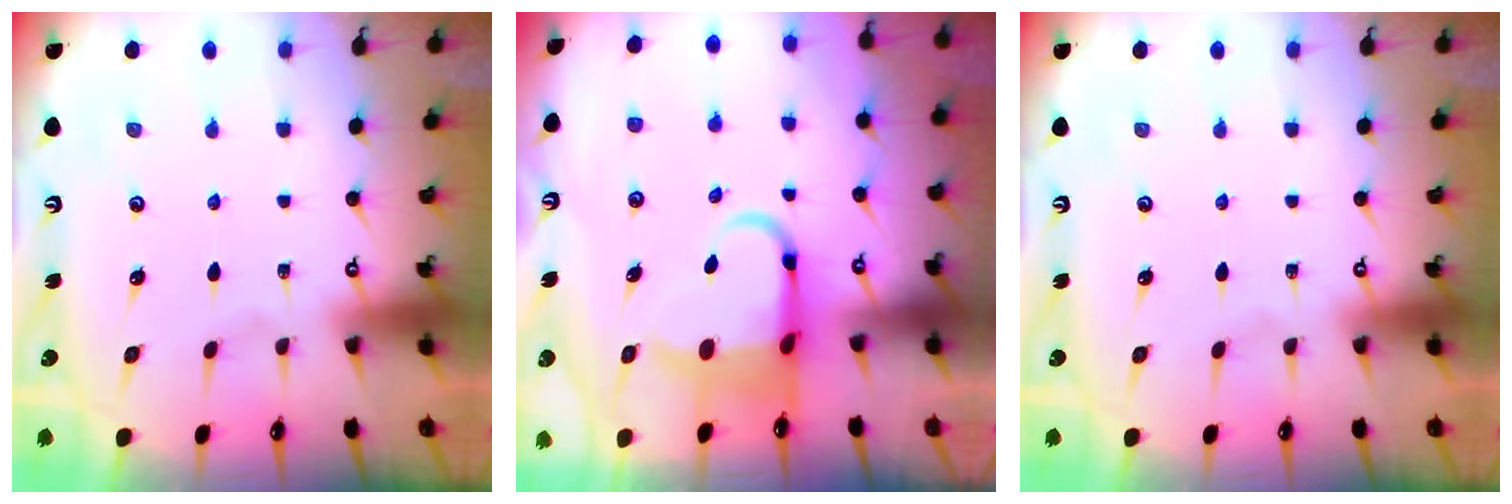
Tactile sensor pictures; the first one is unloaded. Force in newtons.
{"total": 6.3, "press": 6.1, "slide": 1.6}
{"total": 0.0}